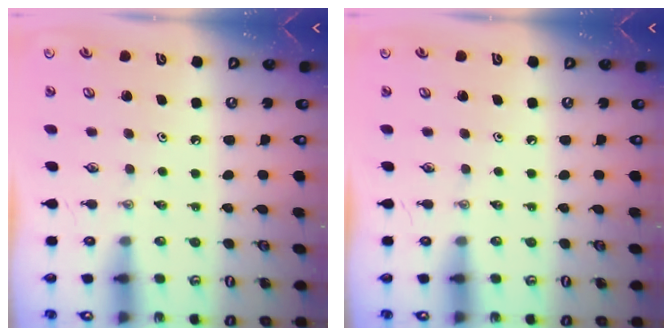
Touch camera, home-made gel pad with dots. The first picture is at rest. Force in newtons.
{"total": 0.0}